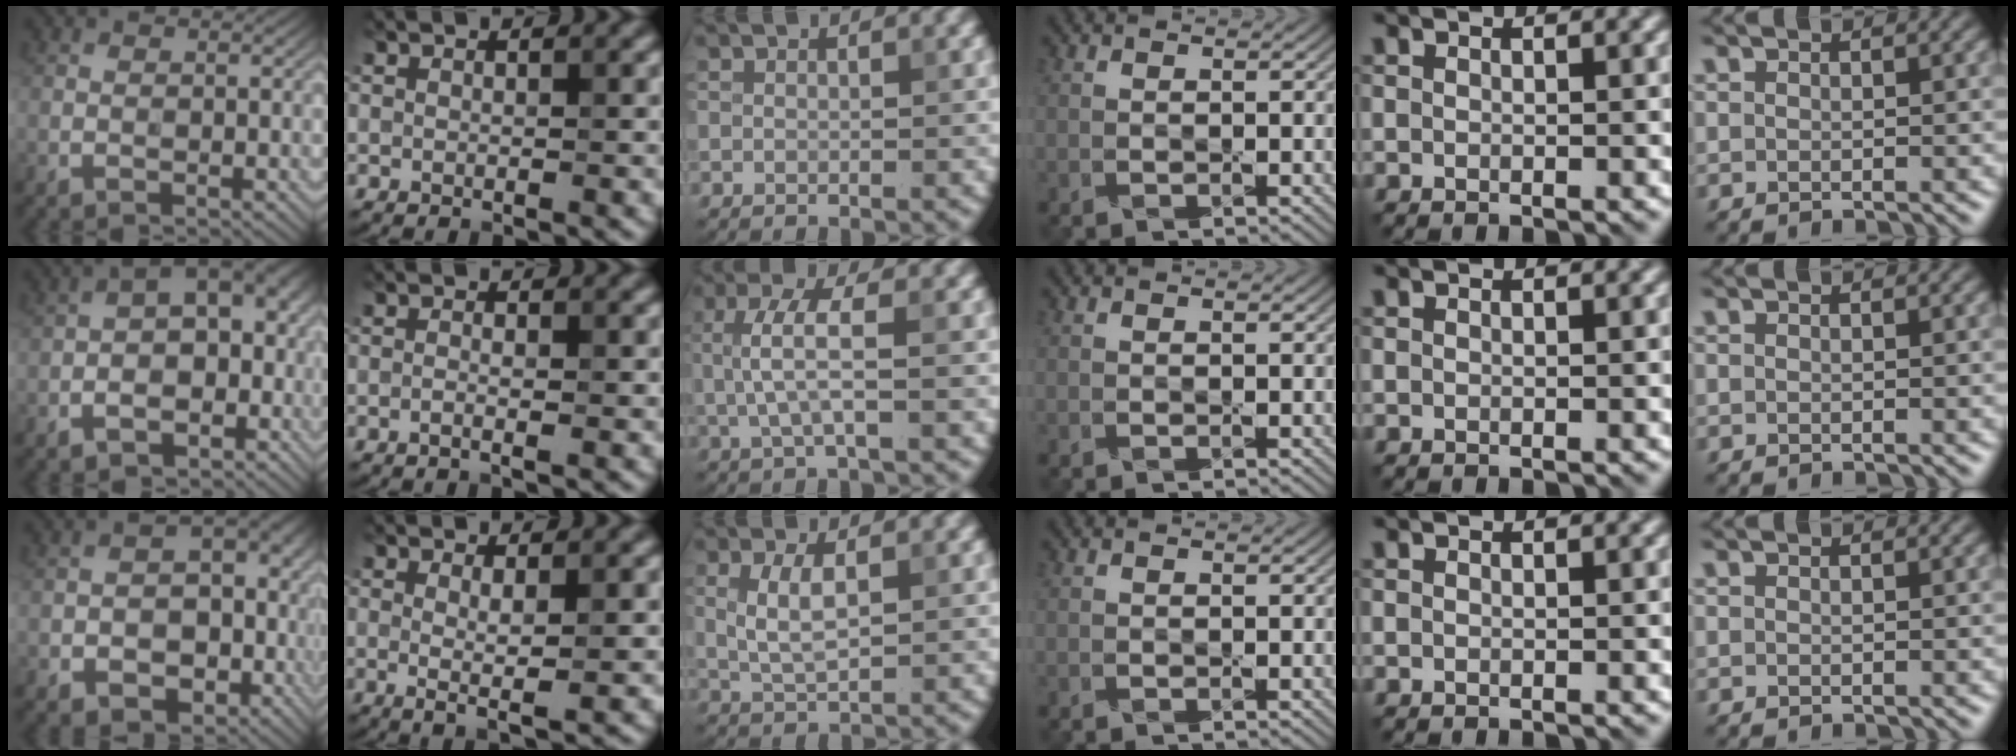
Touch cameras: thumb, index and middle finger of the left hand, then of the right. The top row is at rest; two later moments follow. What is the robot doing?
{"motion": "wipe", "object": "phone"}